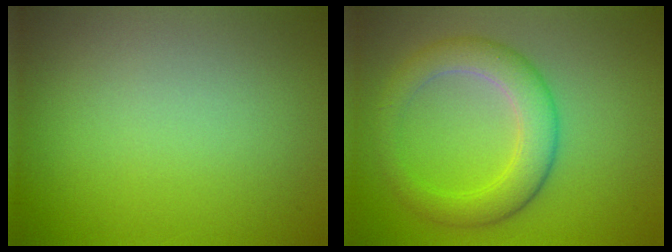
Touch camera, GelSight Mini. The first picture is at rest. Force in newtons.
{"total": 4.6, "press": 4.6, "slide": 0.0}